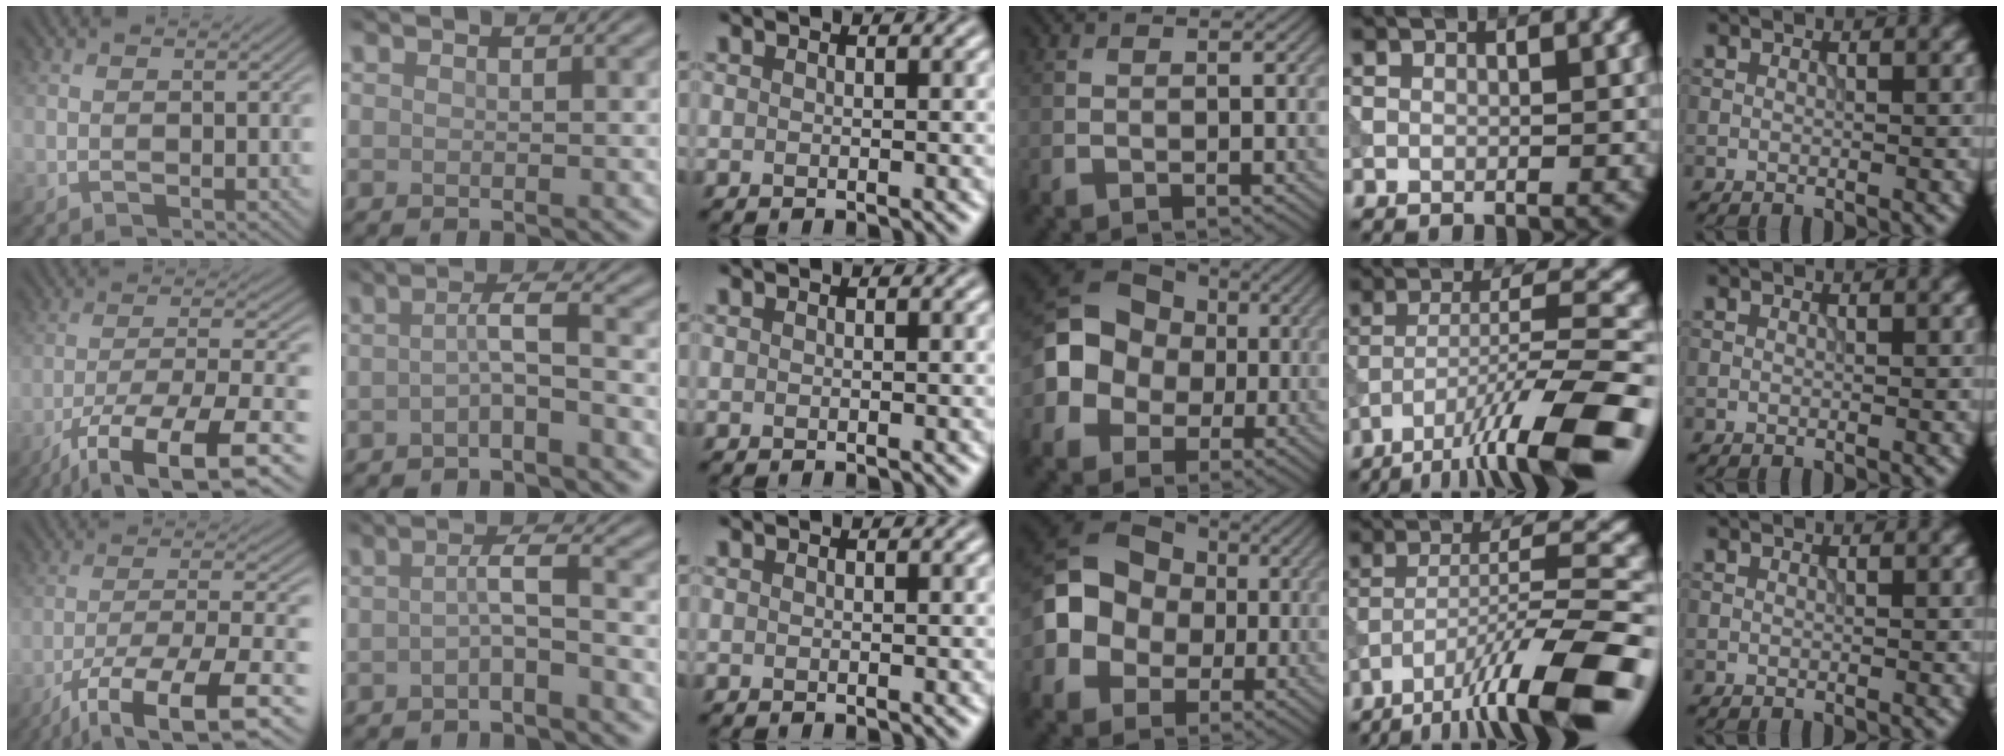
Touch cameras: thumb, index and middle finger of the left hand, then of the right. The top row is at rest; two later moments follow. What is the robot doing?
{"motion": "extract", "object": "tissue"}